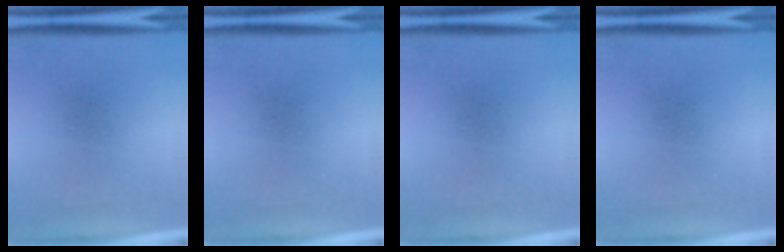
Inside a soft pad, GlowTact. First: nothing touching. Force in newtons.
{"total": 0.0}
{"total": 0.0}
{"total": 0.0}